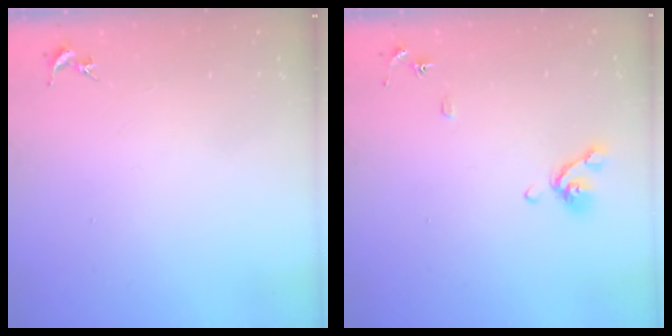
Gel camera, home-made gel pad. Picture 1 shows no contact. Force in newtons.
{"total": 8.5, "press": 8.4, "slide": 1.4}